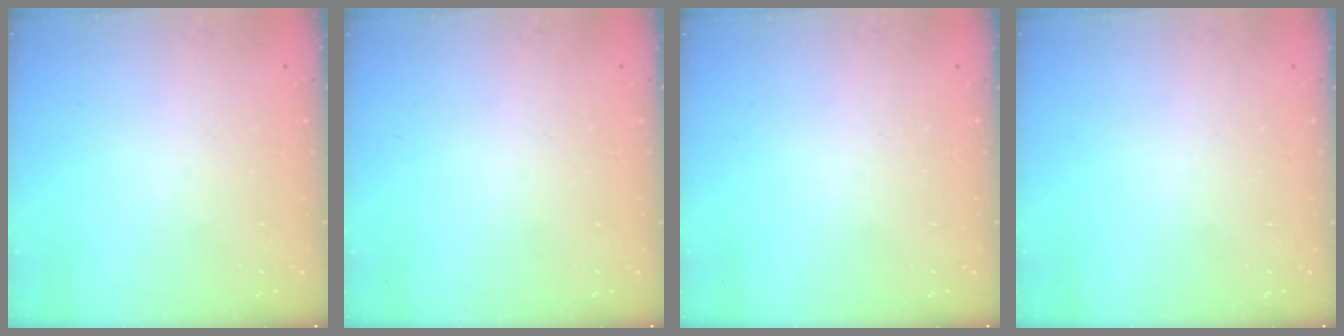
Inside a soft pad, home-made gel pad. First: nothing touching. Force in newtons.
{"total": 0.0}
{"total": 0.0}
{"total": 0.0}